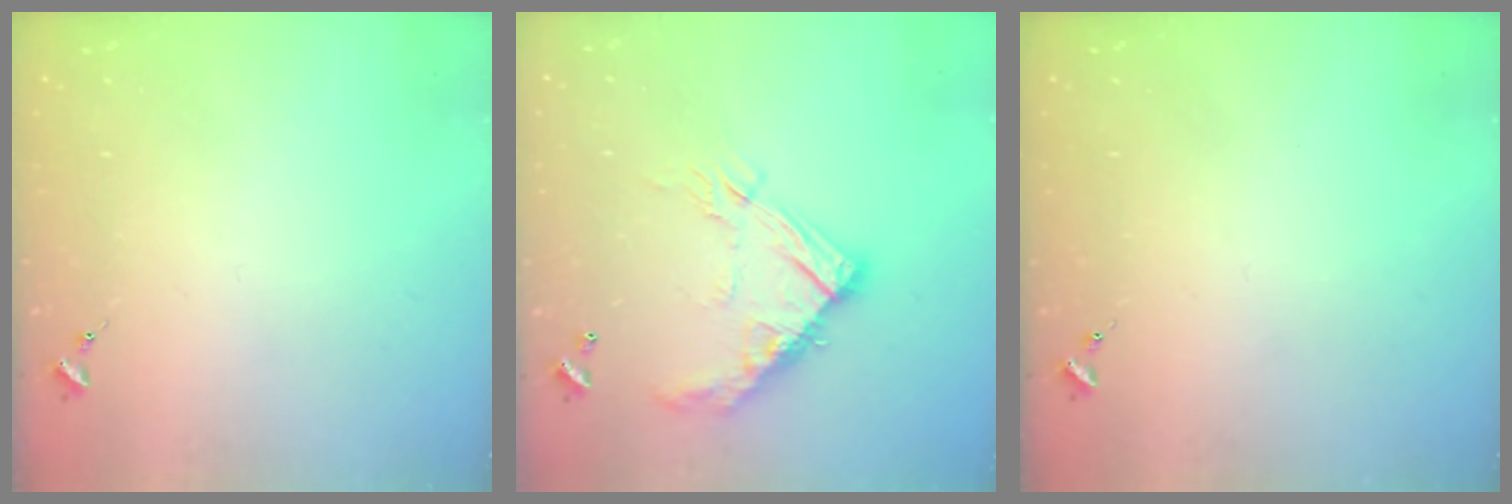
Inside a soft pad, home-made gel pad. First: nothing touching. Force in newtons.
{"total": 15.6, "press": 15.6, "slide": 1.2}
{"total": 0.0}